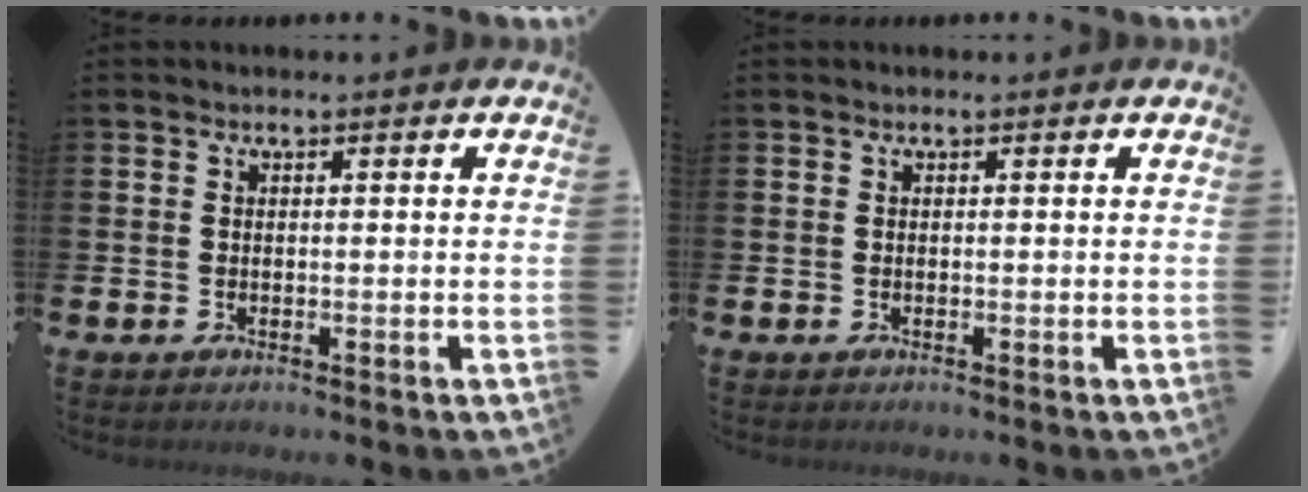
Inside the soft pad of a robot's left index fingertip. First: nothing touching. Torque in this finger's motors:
{"motor_torque": [-0.13, 0.04, 0.00, 0.00]}